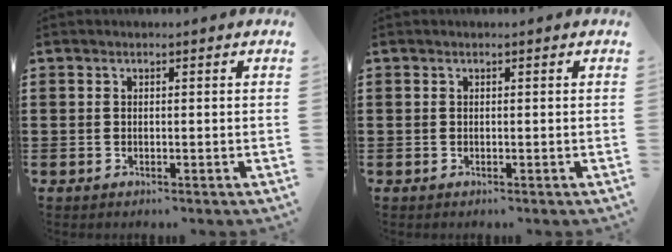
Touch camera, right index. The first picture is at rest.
{"total": 0.0}